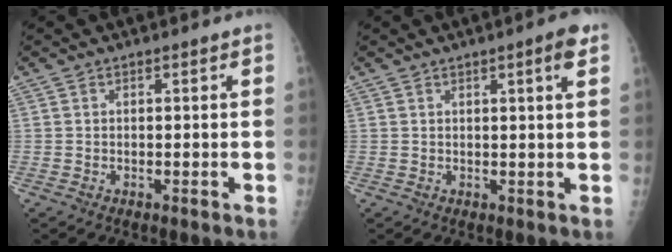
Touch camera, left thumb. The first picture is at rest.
{"total": 3.5, "force": [1.9, 0.2, 3.0], "torque": [-0.039, -0.007, 0.024]}